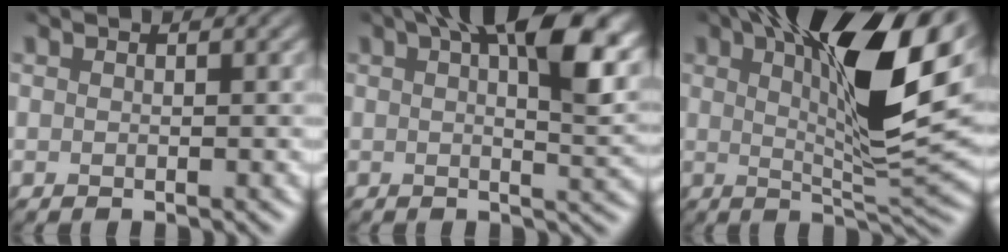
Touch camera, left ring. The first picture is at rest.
{"total": 11.4, "force": [5.0, 3.8, 9.5], "torque": [-0.111, 0.019, 0.060]}
{"total": 13.7, "force": [5.4, 3.4, 12.1], "torque": [-0.172, 0.008, 0.085]}